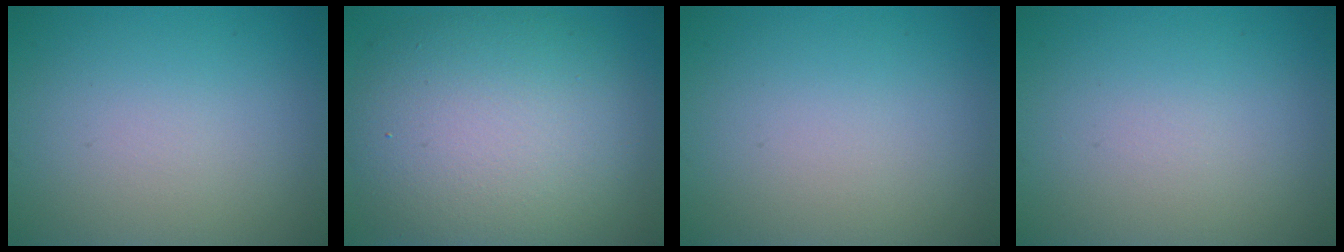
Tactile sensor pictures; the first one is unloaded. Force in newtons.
{"total": 10.6, "press": 10.6, "slide": 1.0}
{"total": 0.0}
{"total": 0.0}